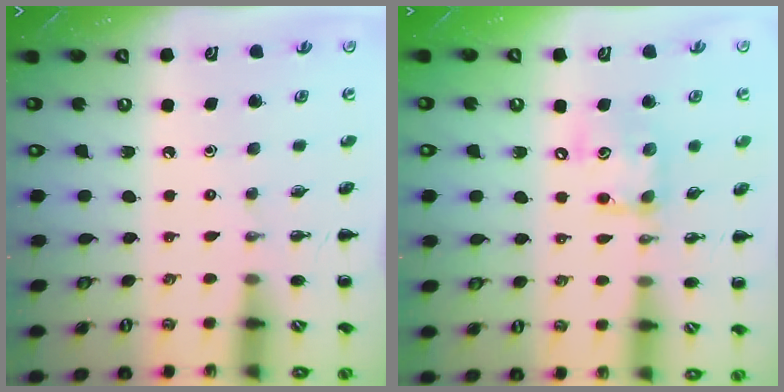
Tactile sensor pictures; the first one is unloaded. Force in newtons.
{"total": 11.2, "press": 11.0, "slide": 1.9}